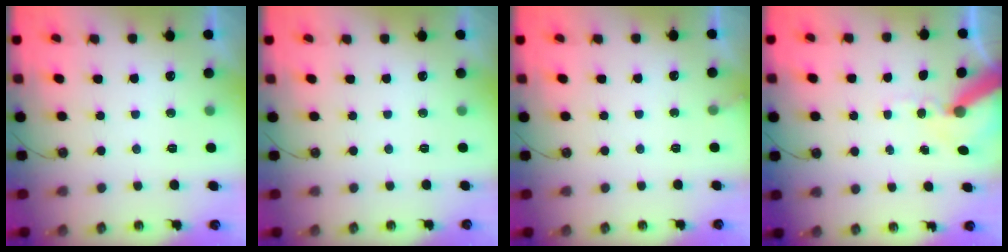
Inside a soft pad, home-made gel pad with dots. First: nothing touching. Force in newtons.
{"total": 0.0}
{"total": 2.8, "press": 2.8, "slide": 0.2}
{"total": 10.2, "press": 10.1, "slide": 1.5}